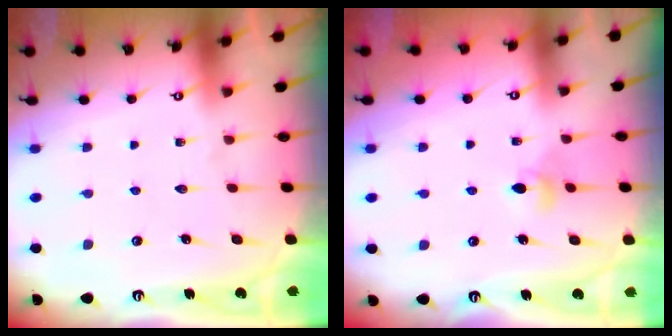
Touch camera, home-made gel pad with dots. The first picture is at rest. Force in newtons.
{"total": 4.6, "press": 4.4, "slide": 1.1}